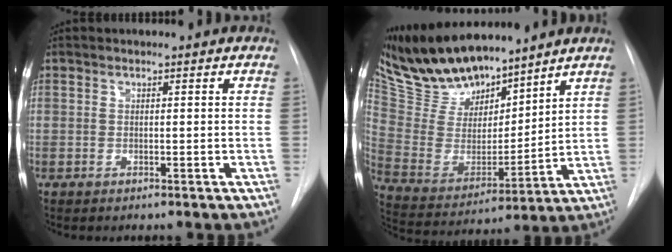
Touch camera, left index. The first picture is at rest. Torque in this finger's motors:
{"motor_torque": [1.07, -1.07, 0.09, 0.01]}